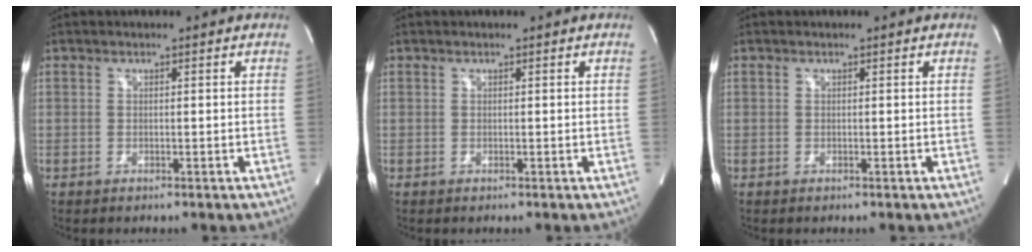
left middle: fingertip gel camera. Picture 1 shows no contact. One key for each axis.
{"total": 0.0}
{"total": 0.0}